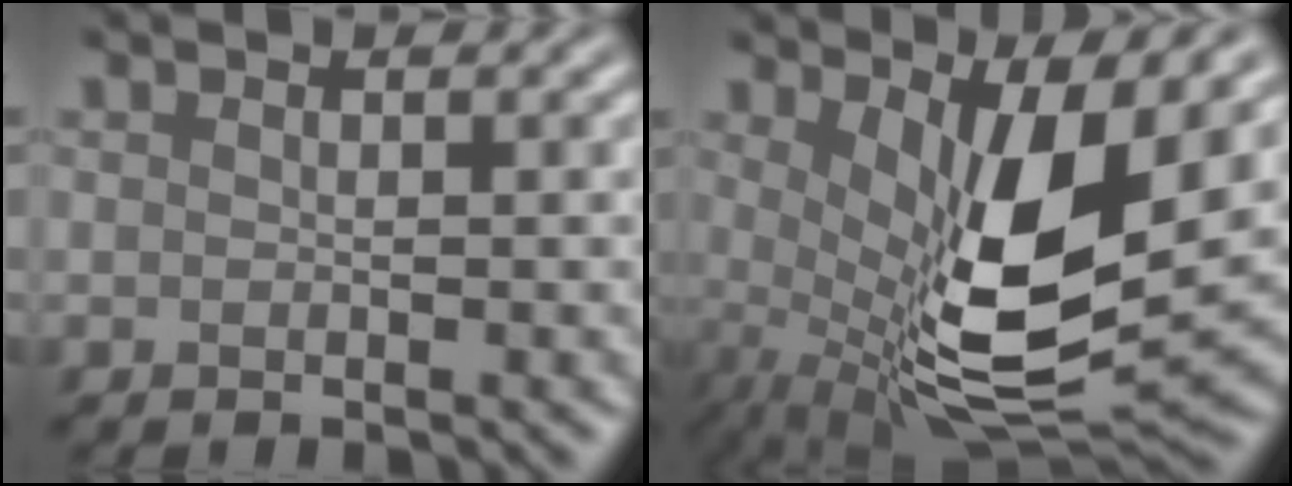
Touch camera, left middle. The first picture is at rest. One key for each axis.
{"total": 11.0, "fx": 1.6, "fy": 3.5, "fz": 10.3, "tx": -0.180, "ty": -0.028, "tz": 0.036}